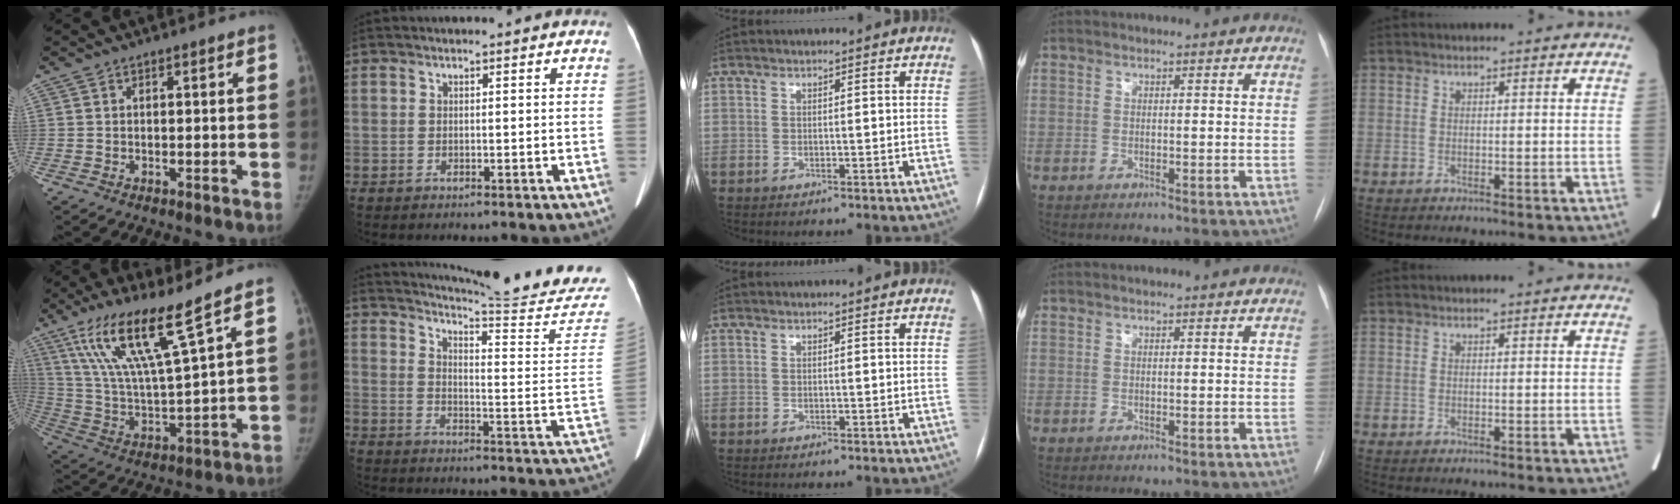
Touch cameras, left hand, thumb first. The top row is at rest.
{"thumb": {"total": 15.8, "force": [10.2, 0.9, 12.1], "torque": [-0.229, -0.054, 0.202]}, "index": {"total": 25.5, "force": [23.9, -1.3, 8.7], "torque": [-0.139, -0.136, 0.289]}}